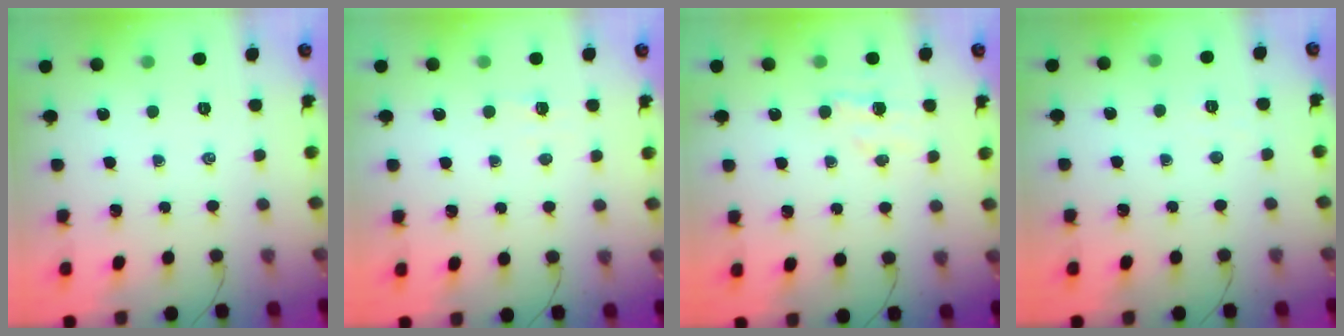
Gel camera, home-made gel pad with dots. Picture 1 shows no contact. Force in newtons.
{"total": 1.2, "press": 1.1, "slide": 0.5}
{"total": 4.4, "press": 4.2, "slide": 1.3}
{"total": 1.9, "press": 1.8, "slide": 0.6}